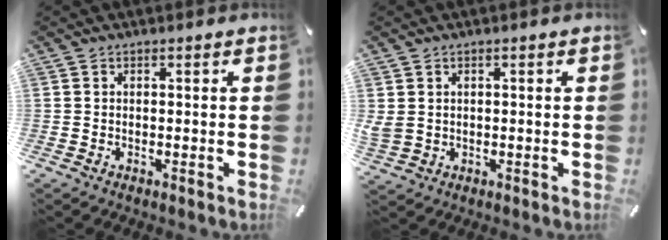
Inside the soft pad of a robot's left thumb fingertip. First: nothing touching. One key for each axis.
{"total": 2.5, "fx": 0.7, "fy": 2.2, "fz": 0.9, "tx": -0.026, "ty": 0.001, "tz": 0.011}